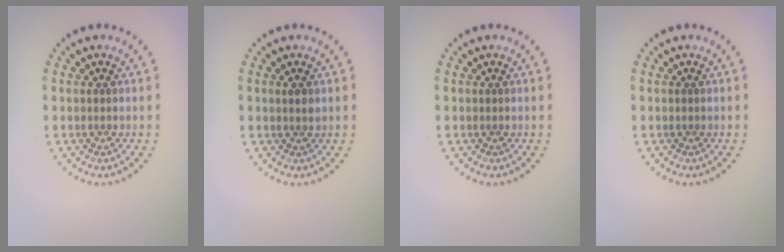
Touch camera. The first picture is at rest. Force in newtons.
{"total": 1.0, "press": 0.8, "slide": 0.5}
{"total": 0.0}
{"total": 0.0}